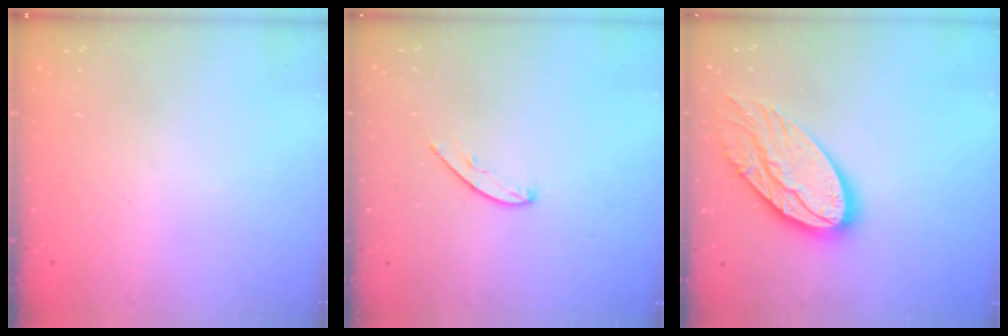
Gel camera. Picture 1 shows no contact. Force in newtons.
{"total": 5.3, "press": 5.3, "slide": 0.5}
{"total": 19.0, "press": 18.9, "slide": 1.5}